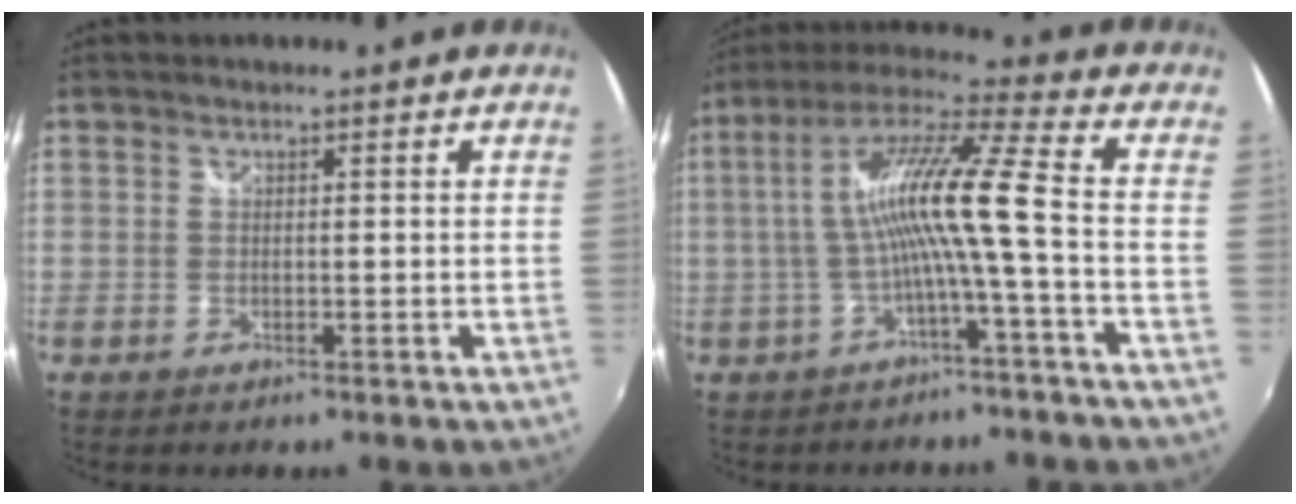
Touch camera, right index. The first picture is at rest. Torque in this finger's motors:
{"motor_torque": [1.28, 0.05, 0.95, 0.21]}